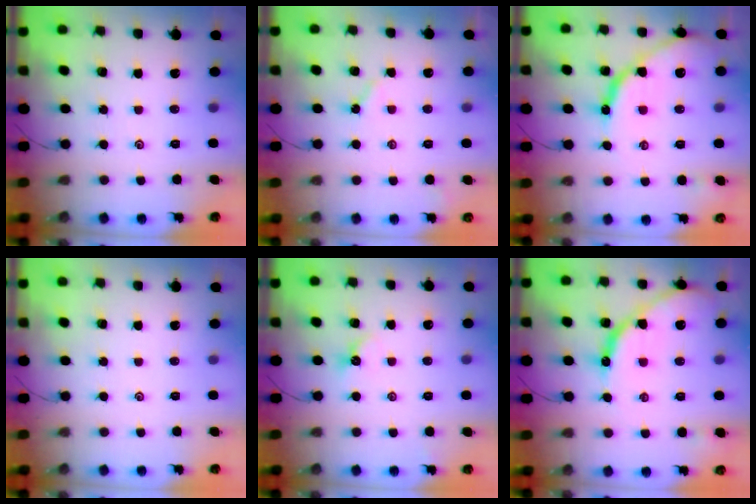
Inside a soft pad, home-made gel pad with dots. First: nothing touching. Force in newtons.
{"total": 2.7, "press": 2.7, "slide": 0.3}
{"total": 12.0, "press": 12.0, "slide": 1.1}
{"total": 0.0}
{"total": 3.9, "press": 3.9, "slide": 0.8}
{"total": 14.2, "press": 14.2, "slide": 1.2}